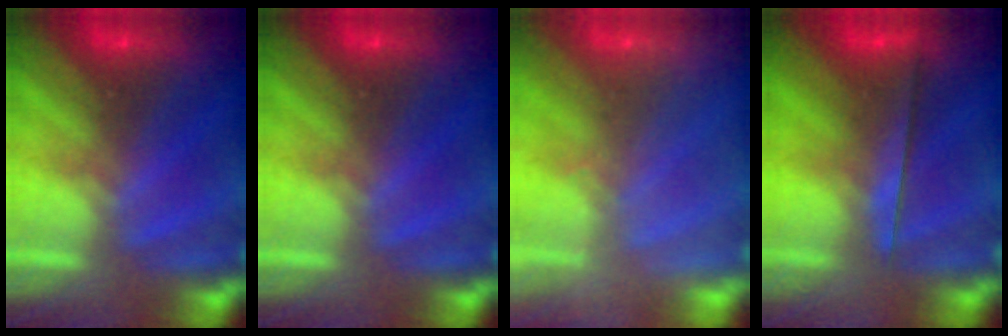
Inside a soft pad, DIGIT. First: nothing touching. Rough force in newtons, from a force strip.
{"total": 0.0}
{"total": 2.3}
{"total": 2.3}